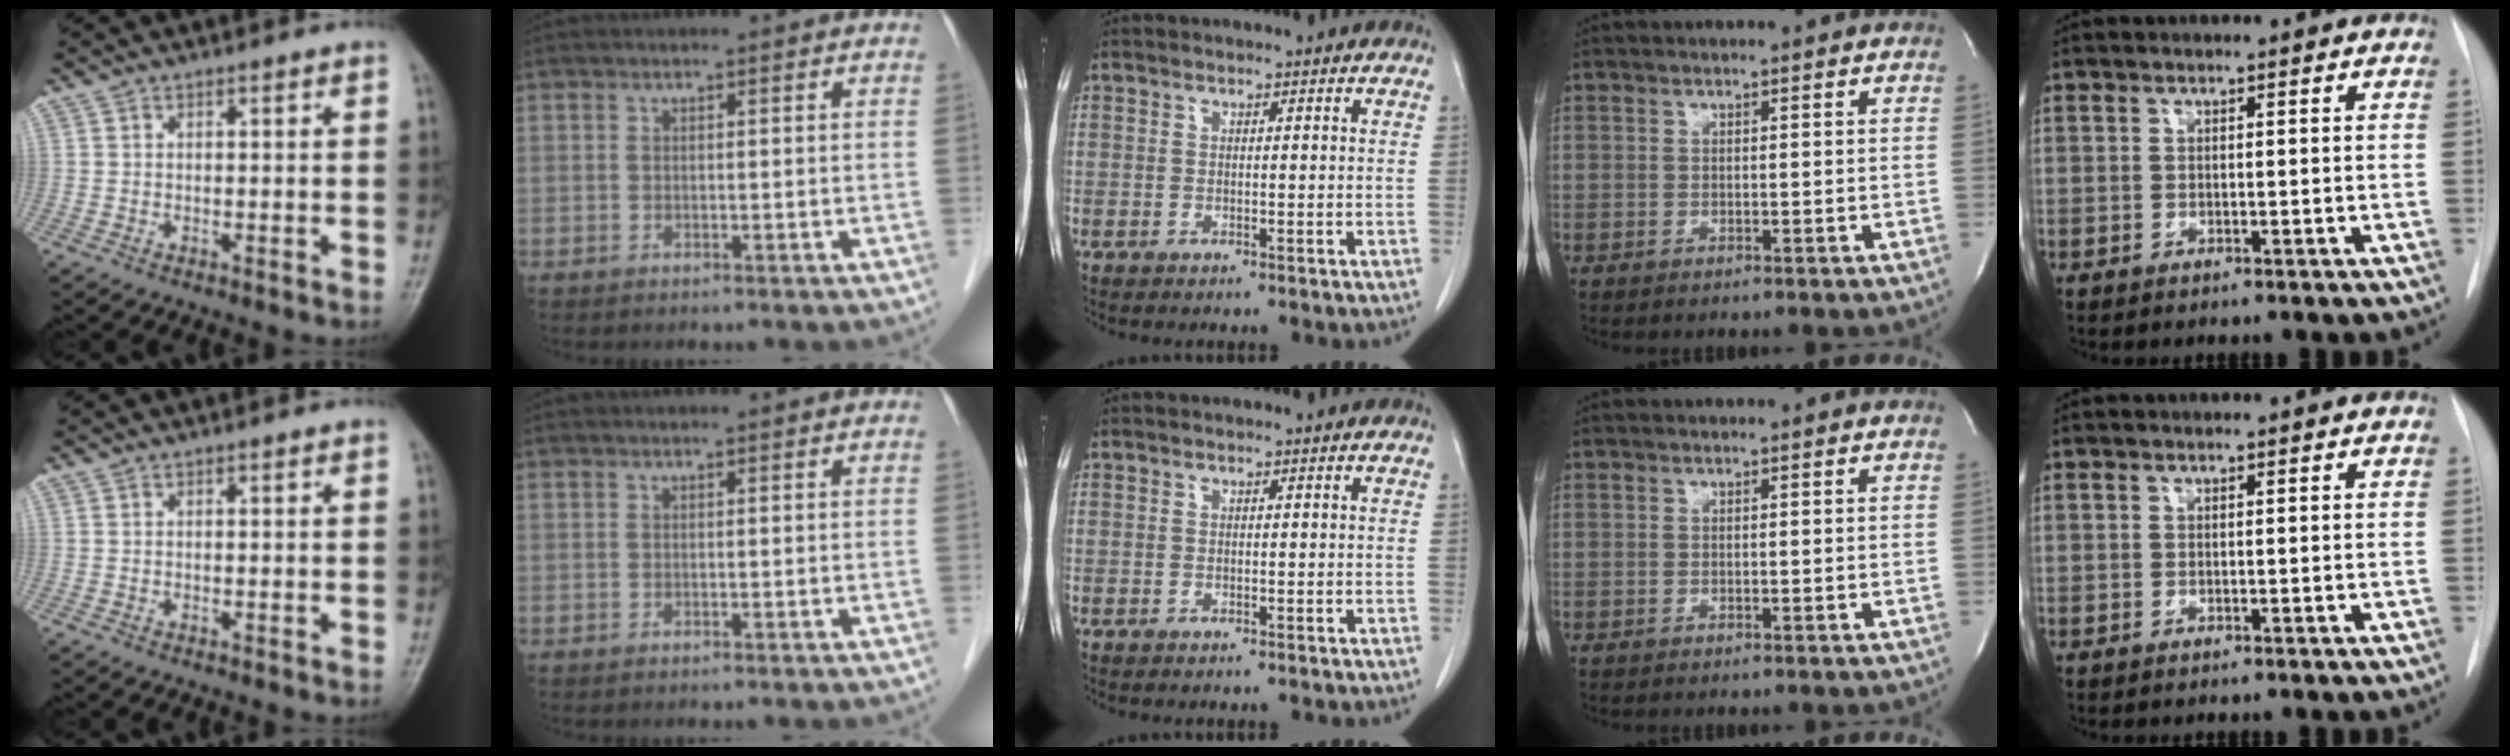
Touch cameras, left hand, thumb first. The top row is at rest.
{}